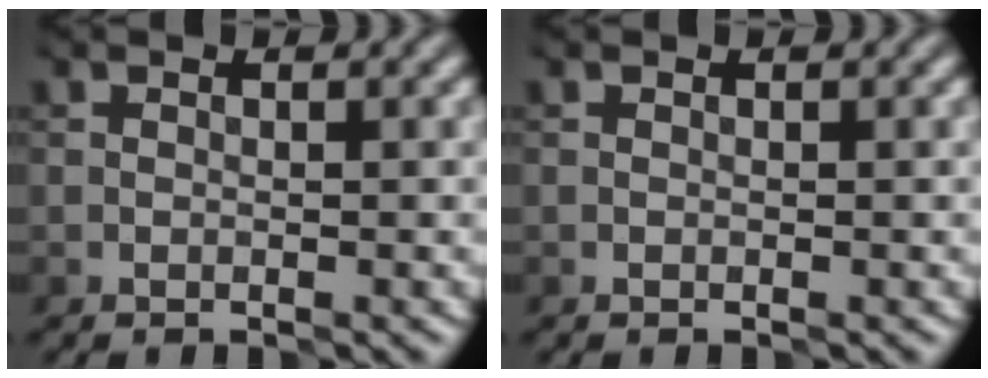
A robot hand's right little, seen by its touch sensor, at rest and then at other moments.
{"total": 0.0}